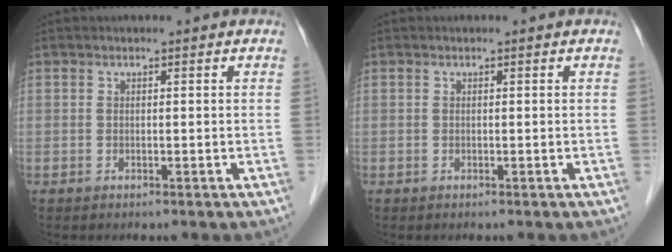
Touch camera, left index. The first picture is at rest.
{"total": 0.0}